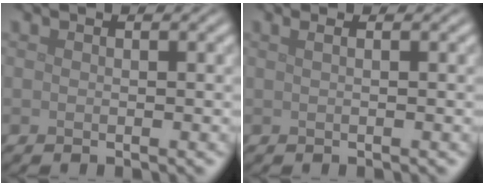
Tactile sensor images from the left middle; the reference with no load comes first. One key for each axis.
{"total": 1.6, "fx": 0.7, "fy": 0.8, "fz": 1.2, "tx": -0.009, "ty": 0.004, "tz": -0.004}